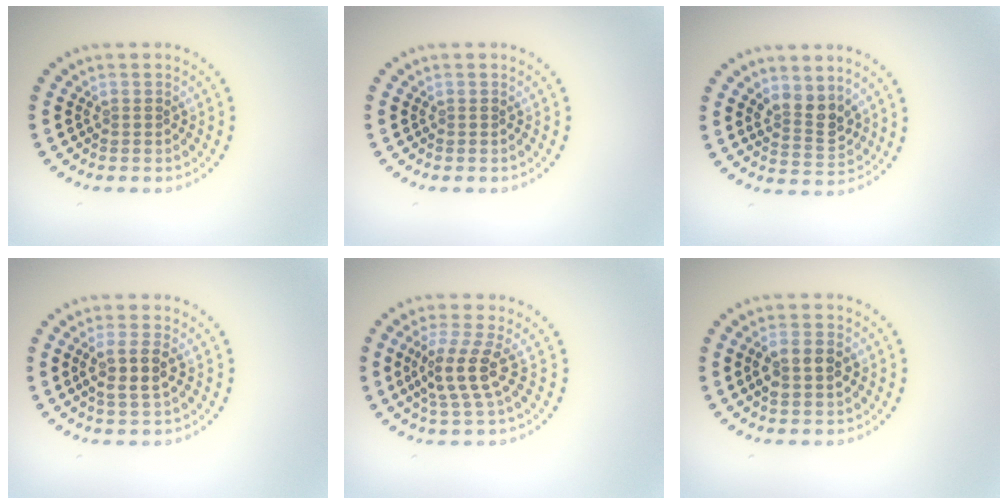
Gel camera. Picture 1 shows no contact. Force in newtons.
{"total": 0.0}
{"total": 2.9, "press": 2.6, "slide": 1.3}
{"total": 2.7, "press": 2.5, "slide": 1.1}
{"total": 3.7, "press": 3.2, "slide": 1.9}
{"total": 2.8, "press": 2.8, "slide": 0.4}